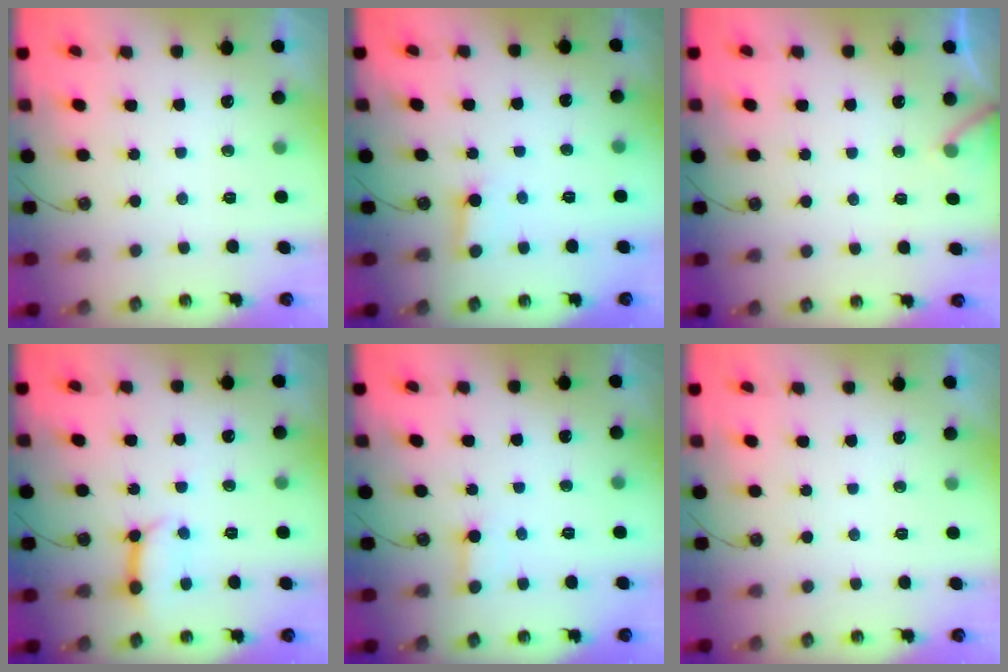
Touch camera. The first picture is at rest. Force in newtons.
{"total": 2.5, "press": 2.5, "slide": 0.2}
{"total": 5.8, "press": 5.8, "slide": 0.5}
{"total": 9.8, "press": 9.8, "slide": 1.0}
{"total": 2.3, "press": 2.3, "slide": 0.2}
{"total": 0.0}